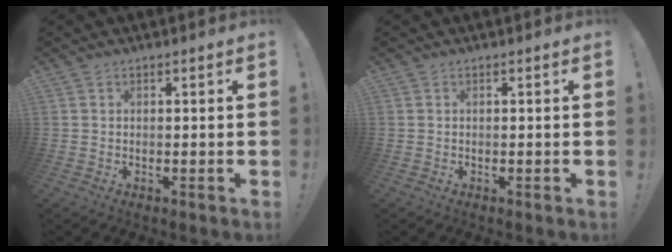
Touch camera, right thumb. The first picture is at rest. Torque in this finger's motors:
{"motor_torque": [0.00, 0.00, 0.00, 0.00, 0.00]}